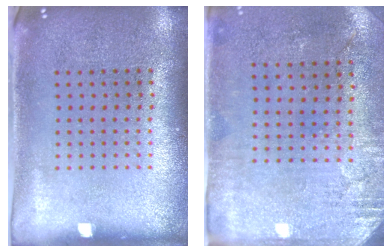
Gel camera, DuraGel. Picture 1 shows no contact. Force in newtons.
{"total": 2.7, "press": 2.3, "slide": 1.5}